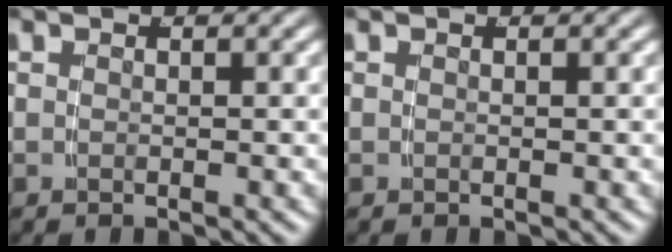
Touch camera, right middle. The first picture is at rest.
{"total": 0.0}